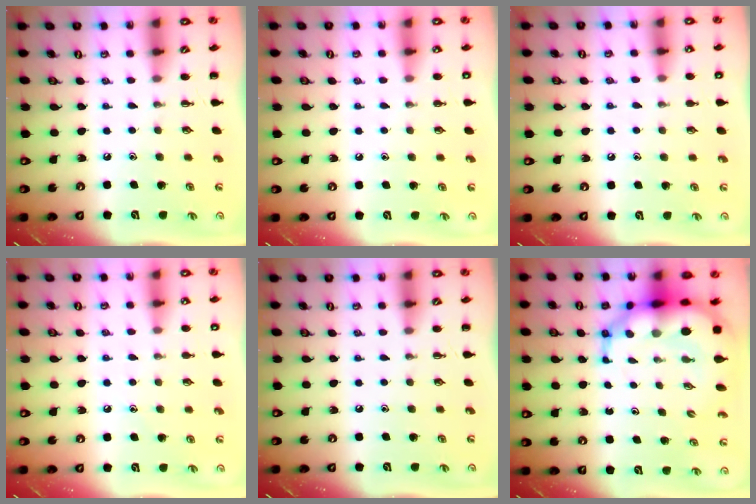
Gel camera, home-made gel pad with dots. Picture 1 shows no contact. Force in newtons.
{"total": 2.6, "press": 2.1, "slide": 1.6}
{"total": 7.0, "press": 6.5, "slide": 2.4}
{"total": 6.7, "press": 6.4, "slide": 2.0}
{"total": 0.0}
{"total": 12.7, "press": 12.2, "slide": 3.7}